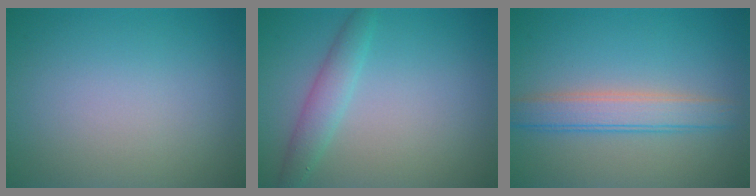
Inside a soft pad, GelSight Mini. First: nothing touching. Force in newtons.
{"total": 2.3, "press": 2.3, "slide": 0.0}
{"total": 3.6, "press": 3.6, "slide": 0.1}